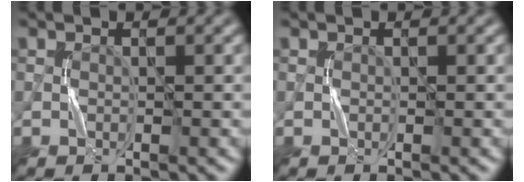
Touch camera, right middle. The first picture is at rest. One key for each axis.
{"total": 0.0}